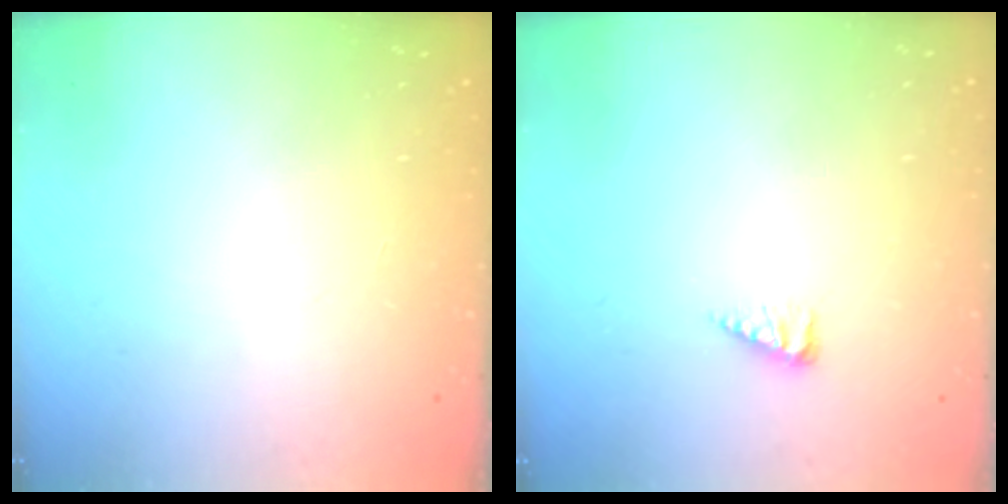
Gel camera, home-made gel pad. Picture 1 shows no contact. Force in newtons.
{"total": 2.9, "press": 2.9, "slide": 0.3}